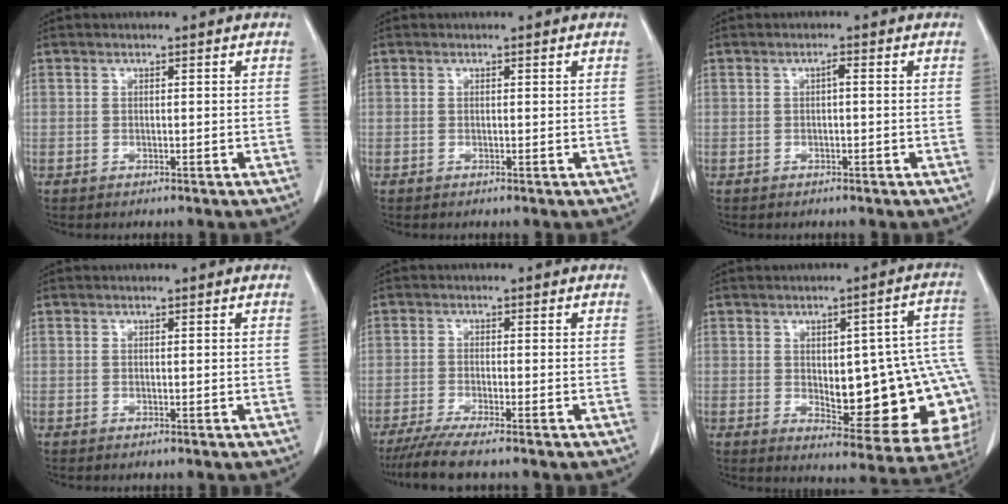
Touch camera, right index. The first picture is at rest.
{"total": 0.0}
{"total": 0.8, "force": [0.0, 0.1, 0.8], "torque": [-0.013, 0.002, 0.001]}
{"total": 0.0}
{"total": 5.2, "force": [-4.2, -0.6, 3.0], "torque": [-0.049, -0.015, -0.076]}
{"total": 19.7, "force": [-1.4, 6.5, 18.5], "torque": [-0.158, 0.028, 0.007]}